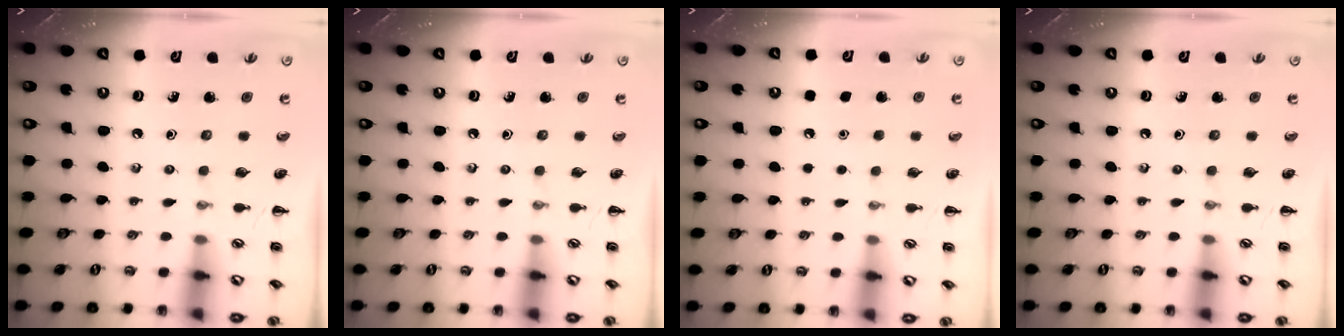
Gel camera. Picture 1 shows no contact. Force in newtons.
{"total": 0.0}
{"total": 1.6, "press": 1.6, "slide": 0.1}
{"total": 0.0}